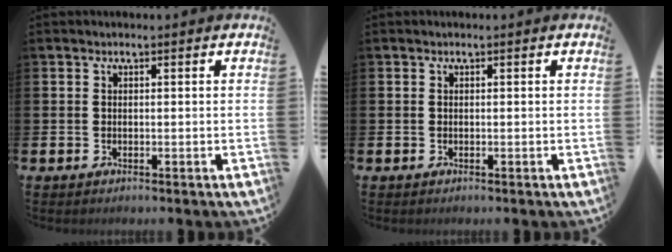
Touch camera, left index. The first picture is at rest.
{"total": 0.0}